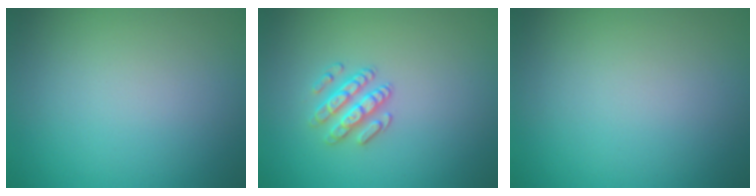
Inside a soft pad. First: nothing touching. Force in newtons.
{"total": 2.5, "press": 2.4, "slide": 0.6}
{"total": 0.0}